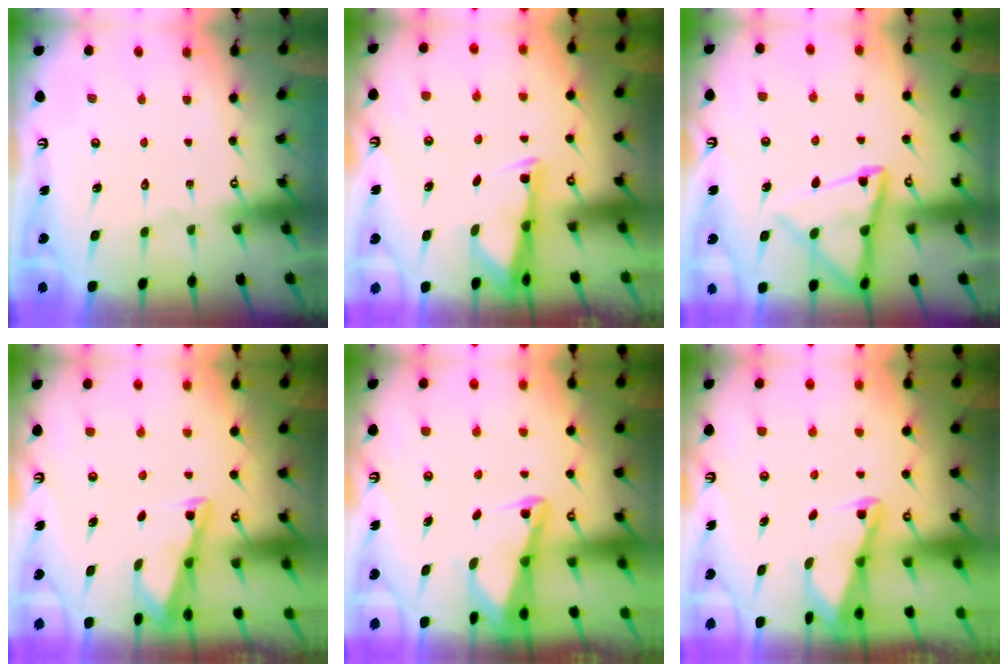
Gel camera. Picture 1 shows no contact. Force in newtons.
{"total": 2.7, "press": 2.7, "slide": 0.4}
{"total": 12.1, "press": 12.1, "slide": 1.2}
{"total": 2.9, "press": 2.8, "slide": 0.4}
{"total": 2.6, "press": 2.5, "slide": 0.6}
{"total": 2.3, "press": 2.2, "slide": 0.4}